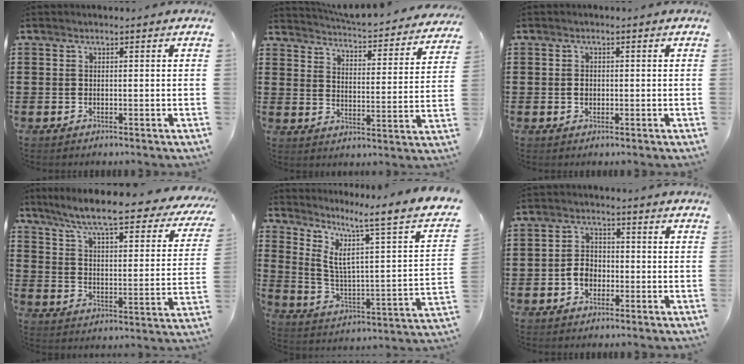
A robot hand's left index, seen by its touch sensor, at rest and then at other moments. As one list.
[{"total": 3.9, "force": [3.9, -0.2, 0.5], "torque": [-0.034, -0.038, 0.059]}, {"total": 1.3, "force": [-0.1, 1.0, 0.9], "torque": [-0.020, 0.006, -0.003]}, {"total": 8.3, "force": [7.1, -0.2, 4.2], "torque": [-0.111, -0.052, 0.116]}, {"total": 5.4, "force": [2.8, -0.1, 4.6], "torque": [-0.111, -0.047, 0.028]}, {"total": 3.8, "force": [-1.3, 2.9, 2.1], "torque": [-0.052, 0.003, -0.028]}]